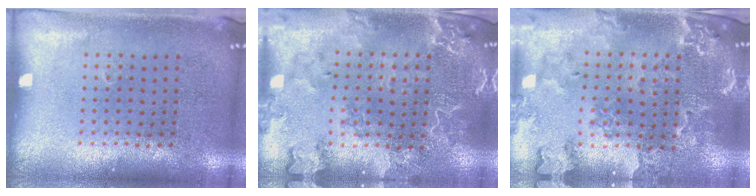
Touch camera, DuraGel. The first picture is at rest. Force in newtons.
{"total": 2.6, "press": 2.4, "slide": 1.0}
{"total": 1.8, "press": 1.8, "slide": 0.3}